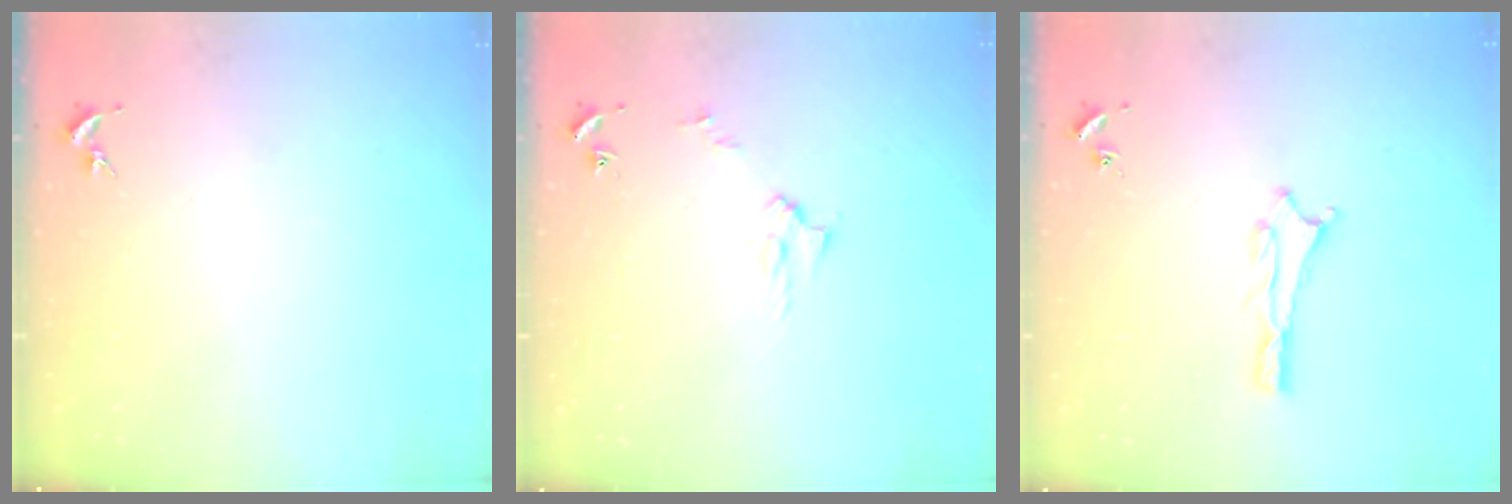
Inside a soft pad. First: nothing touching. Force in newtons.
{"total": 3.0, "press": 3.0, "slide": 0.3}
{"total": 1.1, "press": 1.0, "slide": 0.1}